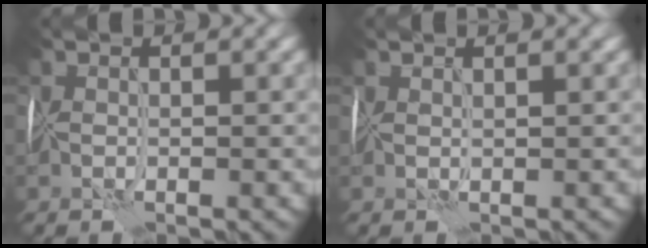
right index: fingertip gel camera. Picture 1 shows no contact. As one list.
[{"total": 1.2, "force": [1.2, 0.0, 0.1], "torque": [0.002, 0.009, 0.020]}]